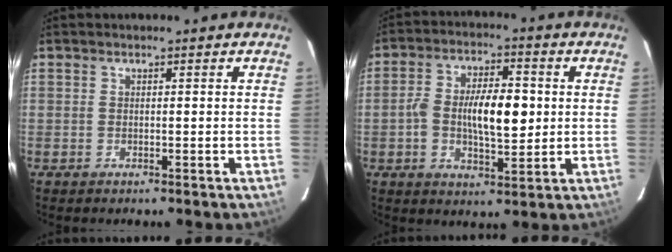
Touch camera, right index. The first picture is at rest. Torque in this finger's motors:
{"motor_torque": [0.72, 0.26, 0.35, 0.14]}